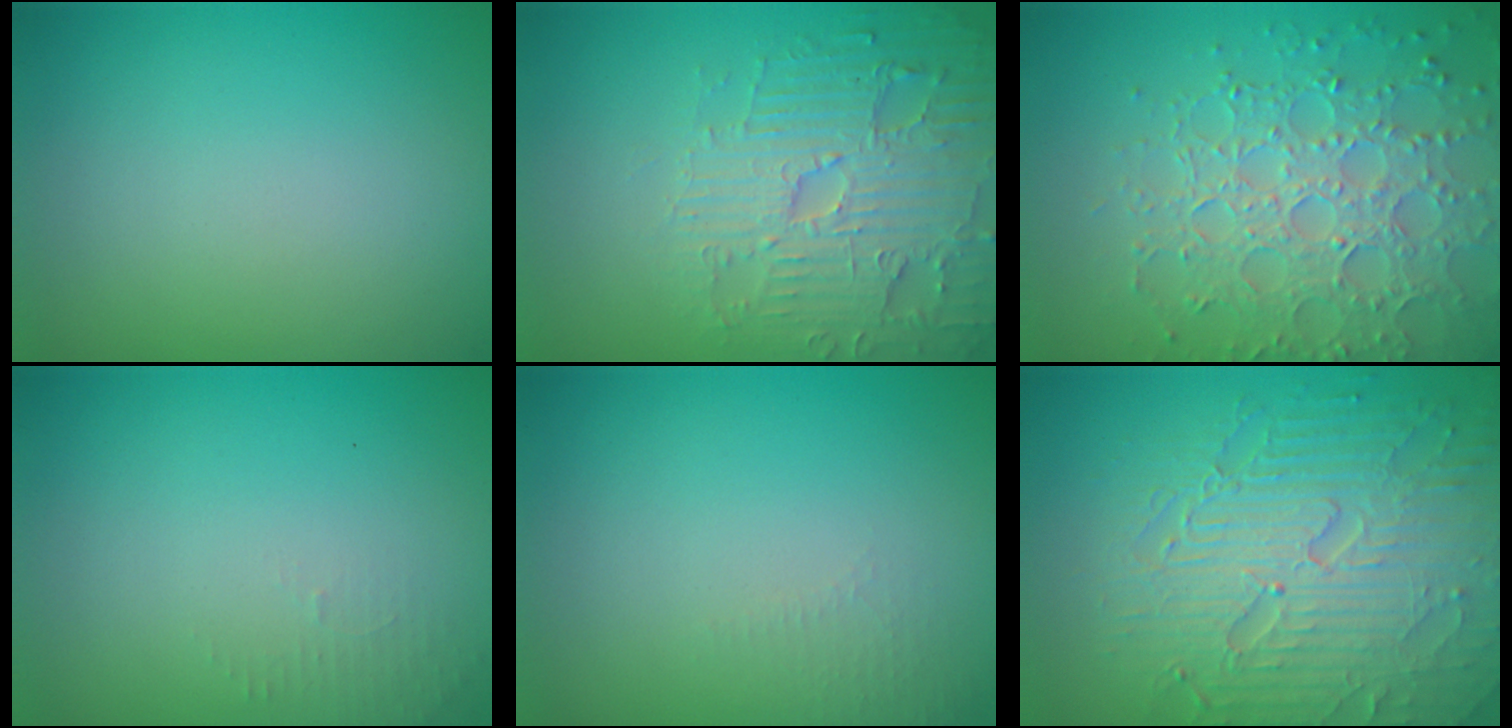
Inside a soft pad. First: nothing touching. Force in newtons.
{"total": 4.8, "press": 4.7, "slide": 0.6}
{"total": 6.7, "press": 5.3, "slide": 4.1}
{"total": 1.0, "press": 0.9, "slide": 0.3}
{"total": 1.0, "press": 0.9, "slide": 0.3}
{"total": 8.9, "press": 6.3, "slide": 6.4}